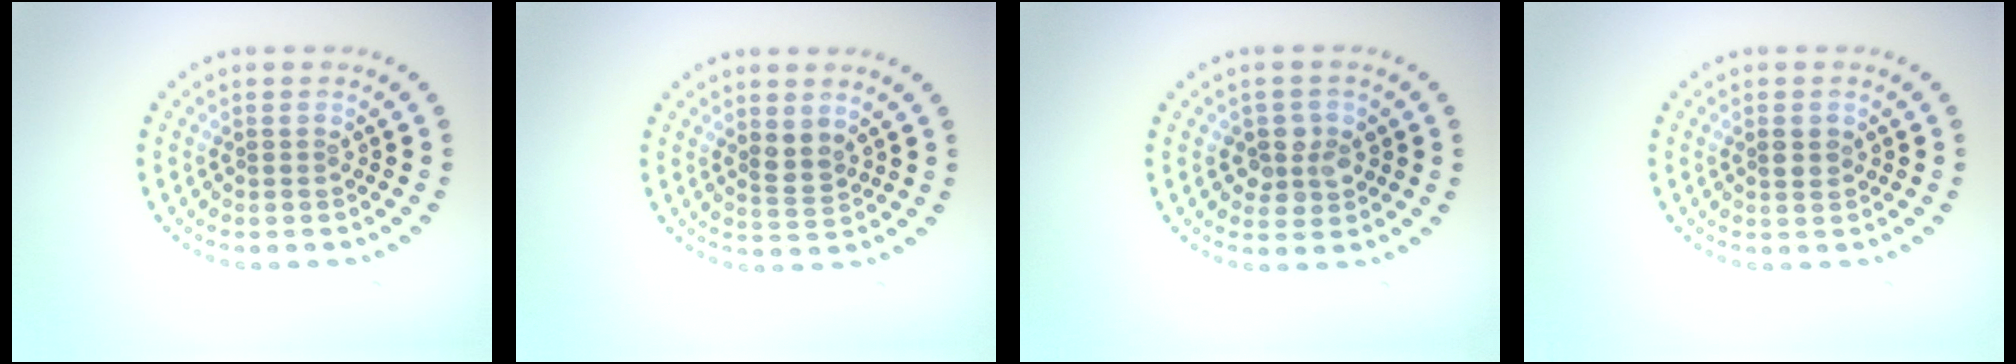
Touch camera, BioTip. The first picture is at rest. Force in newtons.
{"total": 1.7, "press": 1.6, "slide": 0.8}
{"total": 2.8, "press": 2.7, "slide": 0.9}
{"total": 1.2, "press": 1.2, "slide": 0.3}